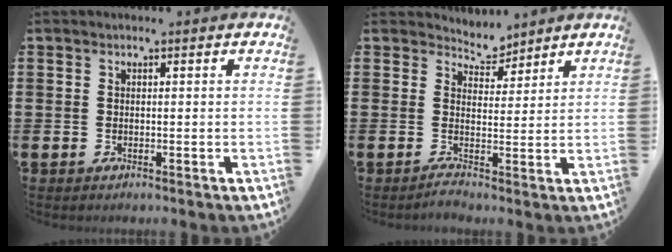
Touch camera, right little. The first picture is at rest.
{"total": 2.7, "force": [2.3, 1.3, 0.5], "torque": [-0.007, -0.019, 0.036]}